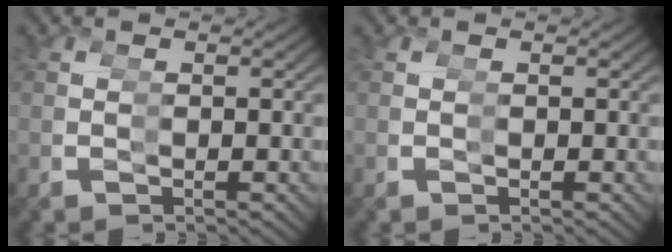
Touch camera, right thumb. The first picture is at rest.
{"total": 0.0}